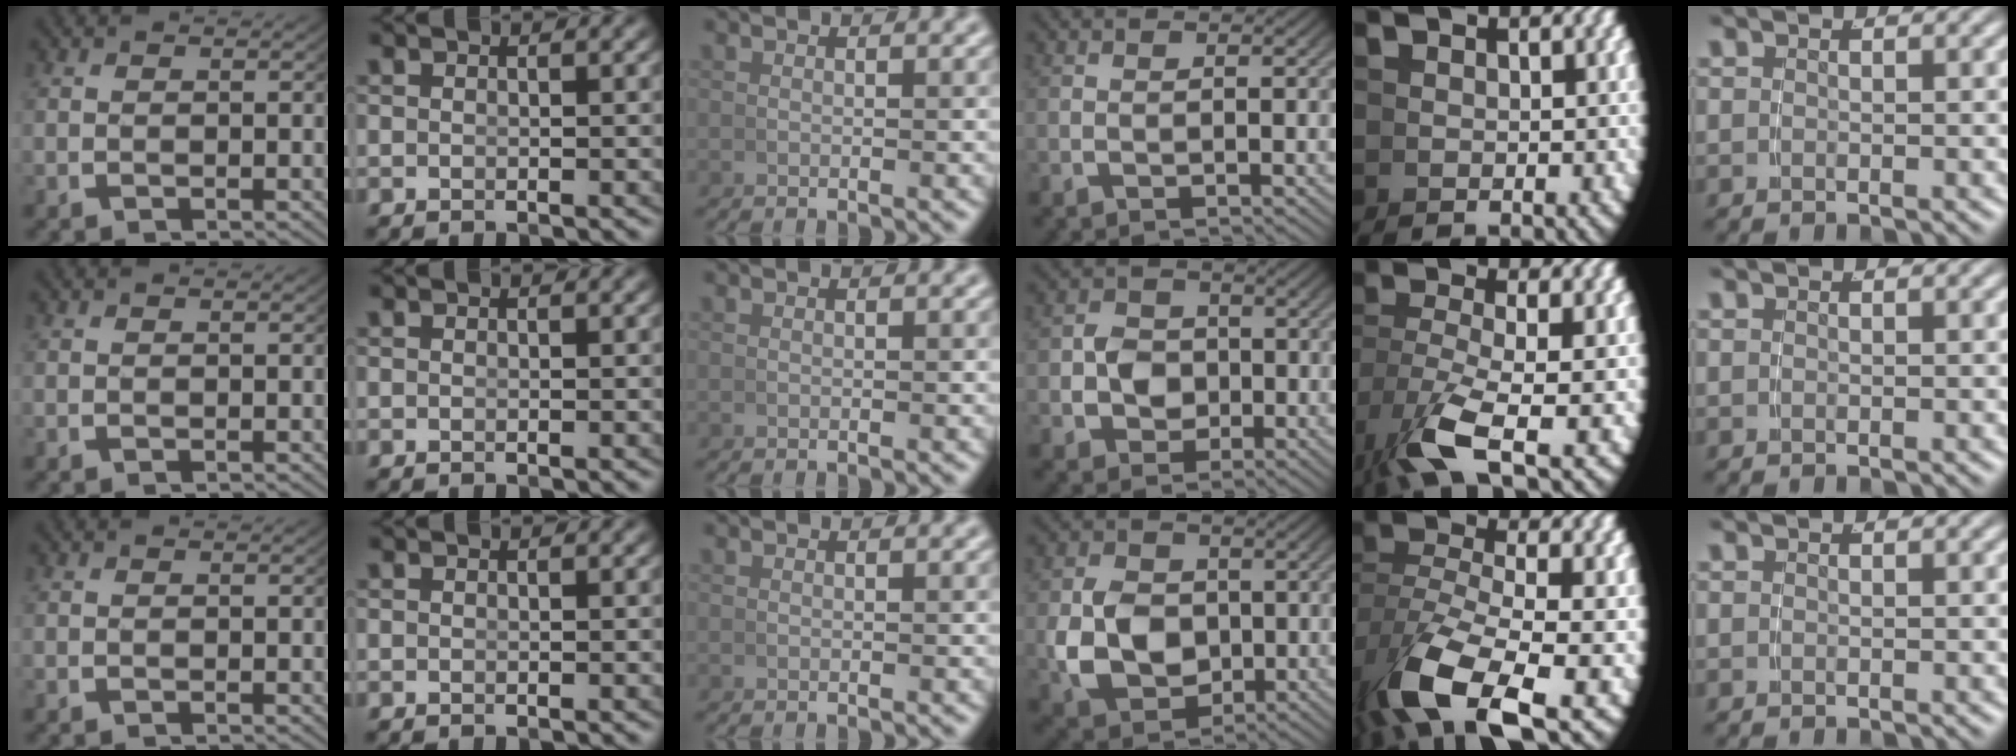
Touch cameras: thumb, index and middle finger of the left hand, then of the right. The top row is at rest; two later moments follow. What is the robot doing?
{"motion": "grasp_and_lifting", "object": "pen"}